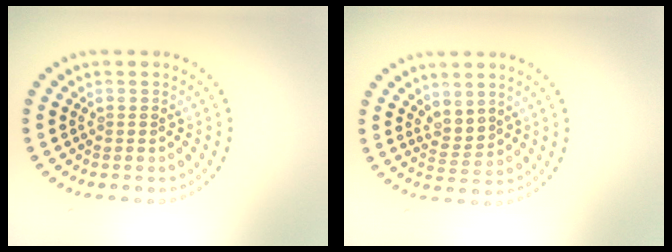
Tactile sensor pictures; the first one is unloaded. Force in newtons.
{"total": 1.6, "press": 1.3, "slide": 1.1}